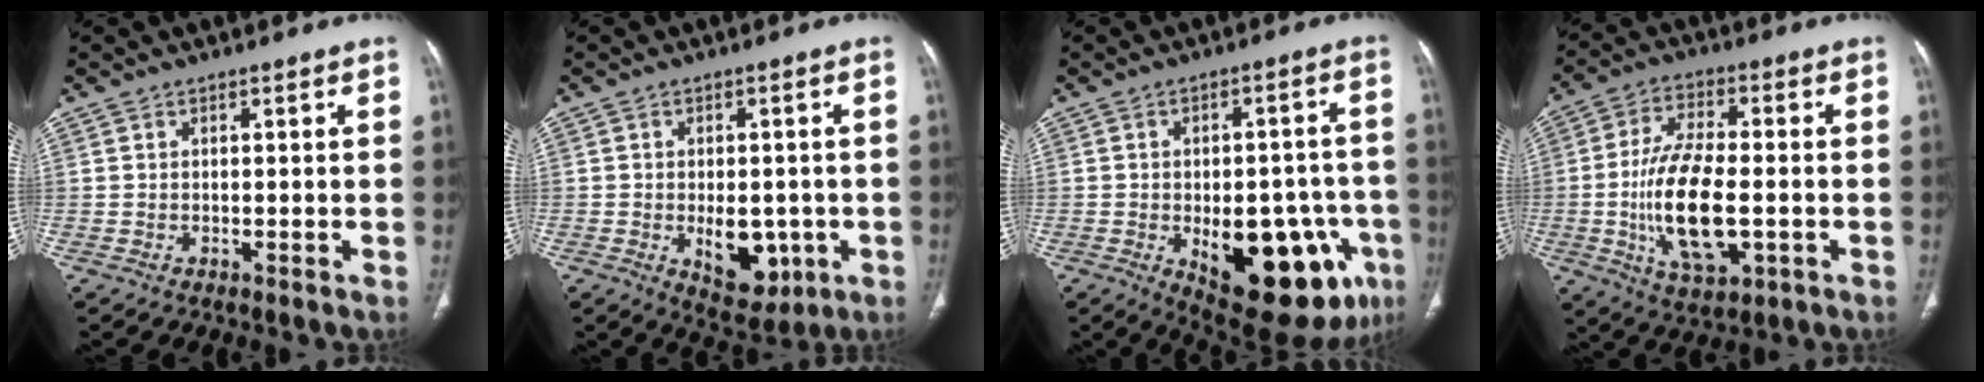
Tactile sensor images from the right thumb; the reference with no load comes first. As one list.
[{"total": 9.0, "force": [-2.2, 5.5, 6.9], "torque": [-0.068, -0.002, -0.013]}, {"total": 22.8, "force": [-7.7, 10.8, 18.6], "torque": [-0.191, 0.018, -0.079]}, {"total": 15.9, "force": [-2.7, 7.1, 14.0], "torque": [-0.260, 0.002, -0.041]}]